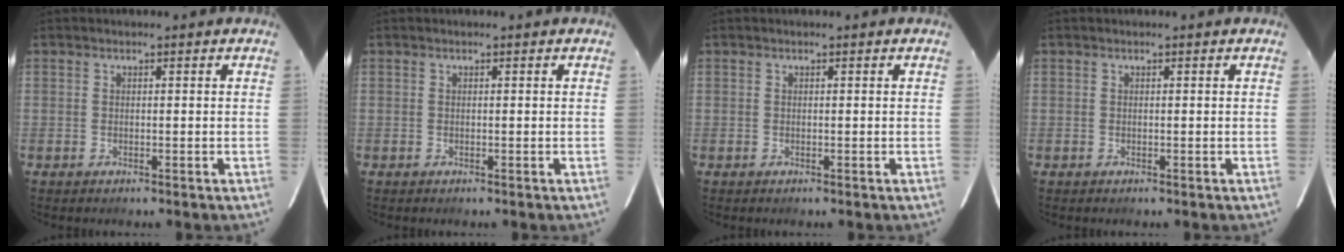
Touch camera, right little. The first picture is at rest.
{"total": 0.0}
{"total": 0.0}
{"total": 0.0}